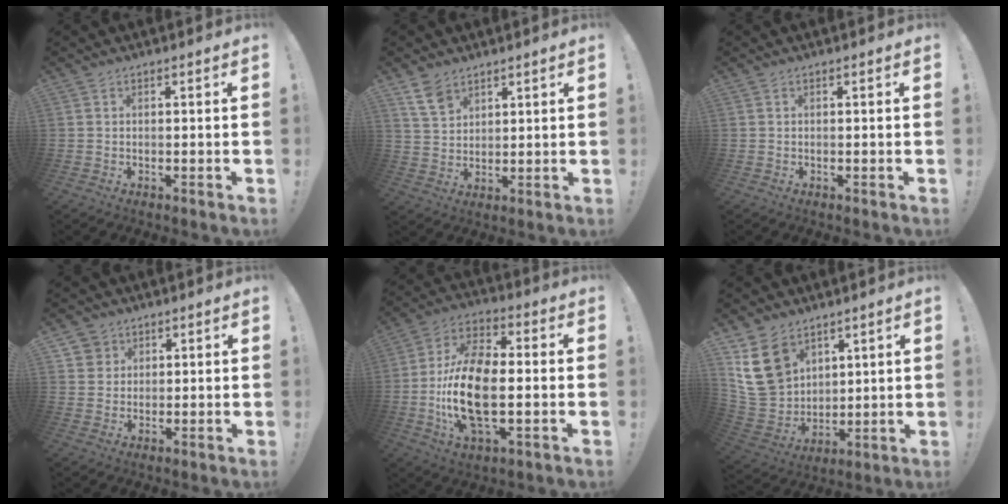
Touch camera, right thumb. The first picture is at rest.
{"total": 7.6, "force": [5.3, 4.4, 3.1], "torque": [-0.060, -0.023, 0.104]}
{"total": 0.0}
{"total": 4.7, "force": [2.5, 3.9, 0.3], "torque": [0.000, -0.016, 0.047]}
{"total": 18.3, "force": [-2.4, 9.4, 15.5], "torque": [-0.310, -0.002, -0.042]}
{"total": 16.9, "force": [8.6, 12.3, 7.8], "torque": [-0.151, -0.048, 0.169]}